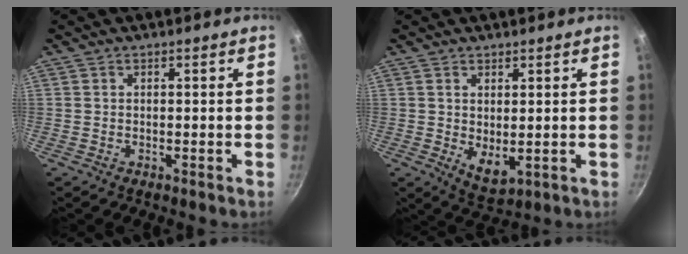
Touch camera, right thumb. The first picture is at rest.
{"total": 5.1, "force": [0.8, 2.6, 4.3], "torque": [-0.065, -0.023, 0.024]}